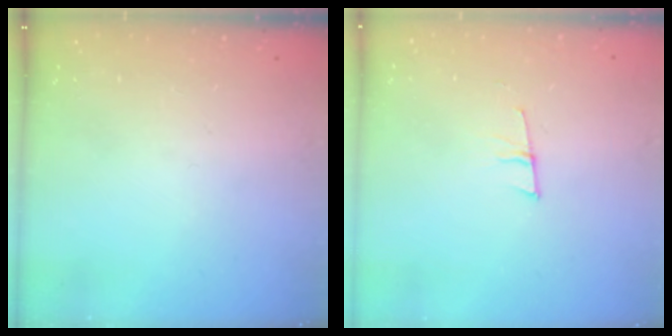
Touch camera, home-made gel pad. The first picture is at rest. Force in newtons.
{"total": 6.3, "press": 5.6, "slide": 2.9}